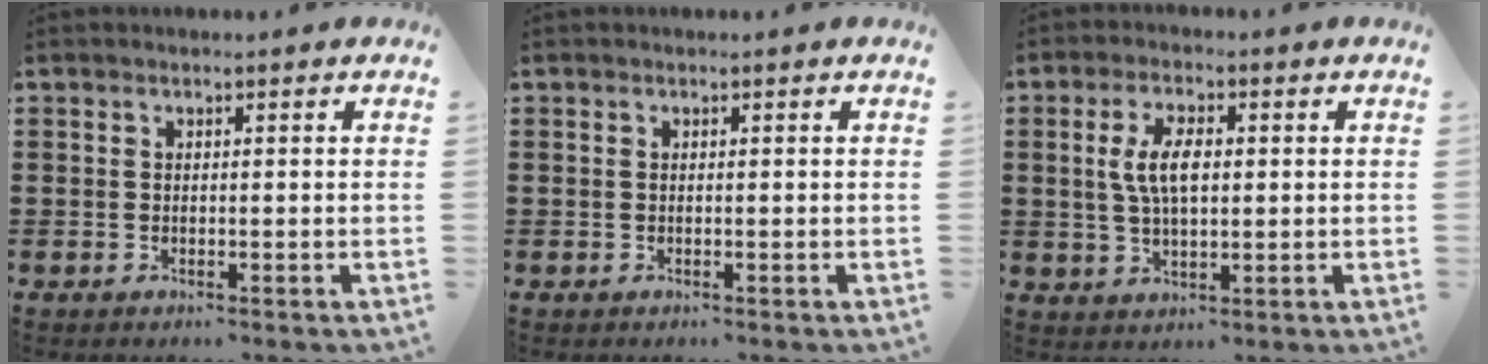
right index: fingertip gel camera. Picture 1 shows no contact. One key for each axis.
{"total": 0.0}
{"total": 6.2, "fx": 0.6, "fy": 2.7, "fz": 5.5, "tx": -0.117, "ty": 0.009, "tz": 0.006}